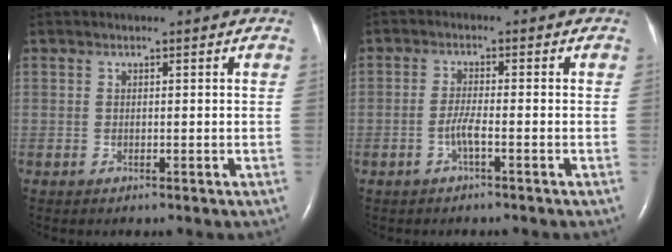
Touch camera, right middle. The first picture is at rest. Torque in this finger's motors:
{"motor_torque": [0.50, -0.16, 0.29, 0.08]}